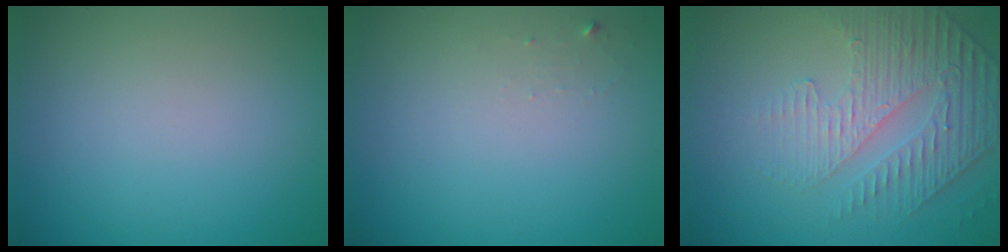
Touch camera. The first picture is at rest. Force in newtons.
{"total": 0.6, "press": 0.6, "slide": 0.1}
{"total": 4.8, "press": 3.3, "slide": 3.5}